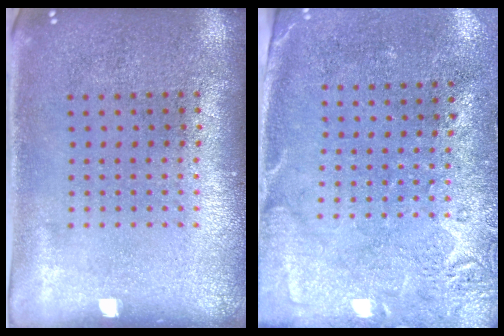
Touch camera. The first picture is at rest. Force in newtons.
{"total": 2.8, "press": 2.2, "slide": 1.7}